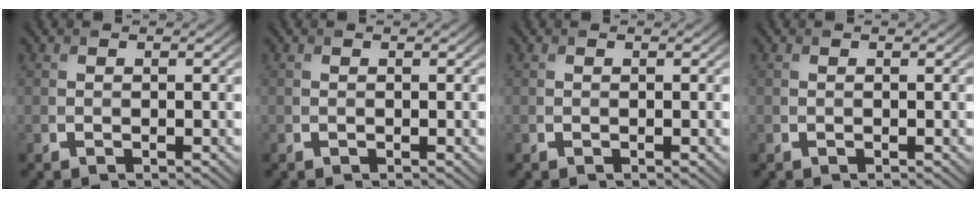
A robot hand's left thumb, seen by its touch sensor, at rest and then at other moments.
{"total": 0.0}
{"total": 0.0}
{"total": 0.0}